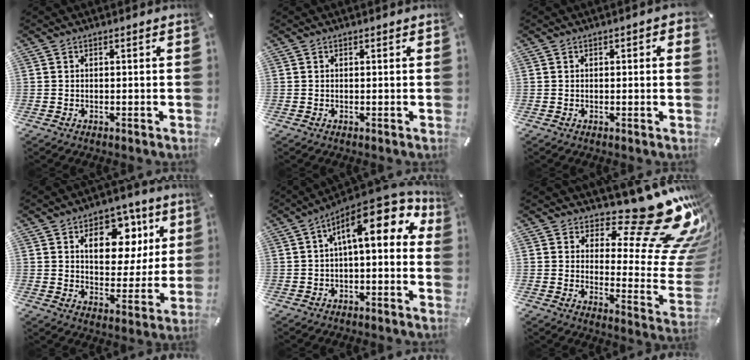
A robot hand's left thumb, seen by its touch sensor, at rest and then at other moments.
{"total": 0.0}
{"total": 1.1, "force": [0.2, 0.5, 0.9], "torque": [-0.010, 0.001, 0.001]}
{"total": 14.6, "force": [5.9, 9.7, 9.1], "torque": [-0.120, -0.018, 0.097]}
{"total": 14.2, "force": [5.1, 6.2, 11.7], "torque": [-0.184, -0.029, 0.087]}
{"total": 22.2, "force": [16.2, 6.6, 13.5], "torque": [-0.165, -0.135, 0.257]}